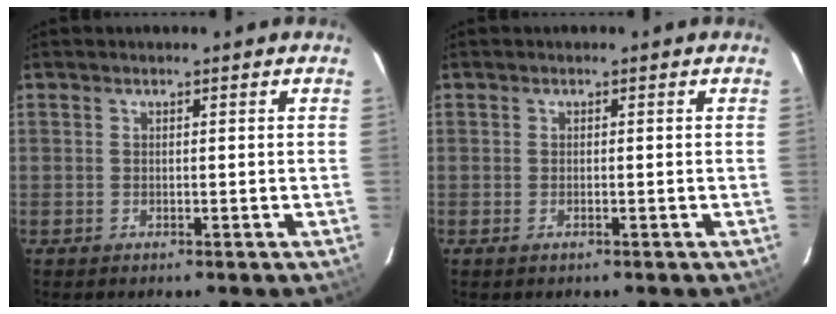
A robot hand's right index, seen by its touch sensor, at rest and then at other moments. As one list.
[{"total": 0.9, "force": [-0.6, 0.3, 0.6], "torque": [-0.013, -0.001, -0.011]}]